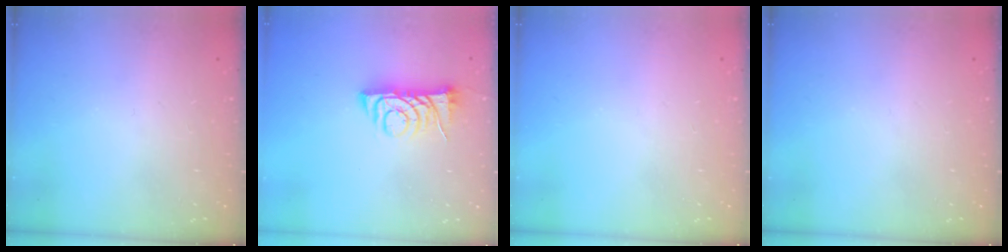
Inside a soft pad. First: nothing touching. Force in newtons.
{"total": 7.6, "press": 7.5, "slide": 1.0}
{"total": 0.0}
{"total": 0.0}